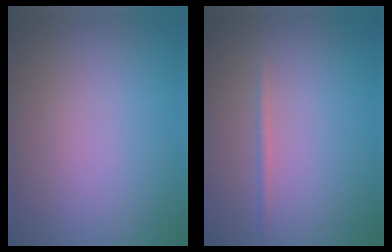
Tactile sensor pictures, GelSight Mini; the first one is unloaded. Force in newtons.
{"total": 0.8, "press": 0.7, "slide": 0.1}